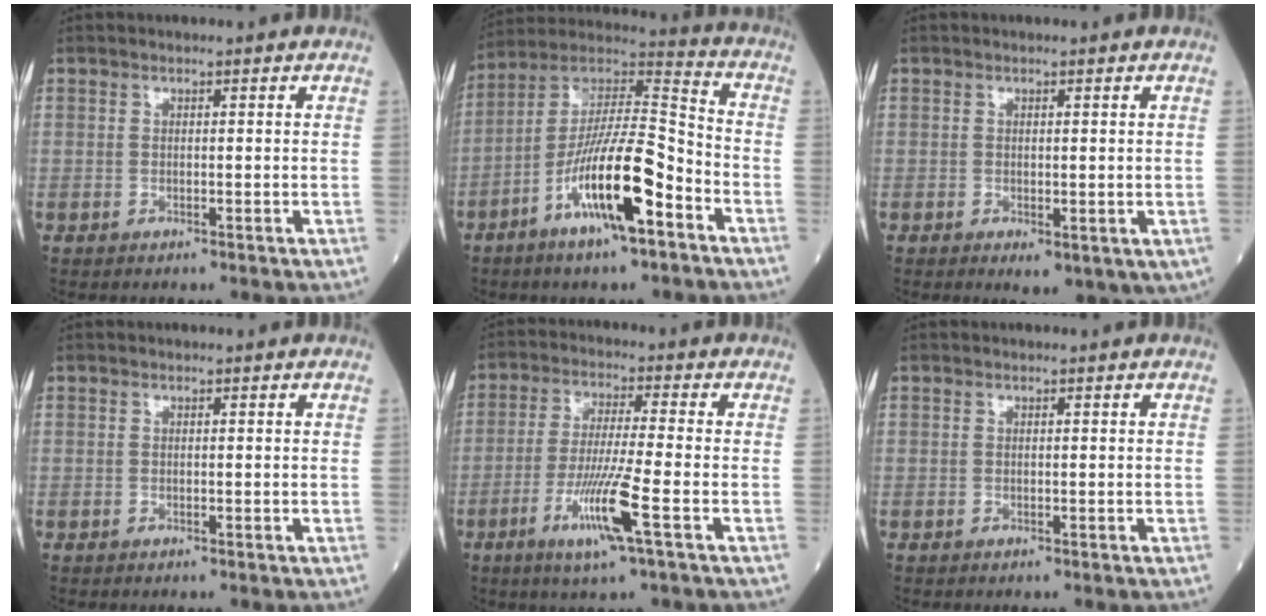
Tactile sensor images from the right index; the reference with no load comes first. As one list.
[{"total": 16.5, "force": [-7.2, 2.7, 14.6], "torque": [-0.274, 0.003, -0.126]}, {"total": 5.1, "force": [-1.7, 2.3, 4.2], "torque": [-0.048, -0.013, -0.014]}, {"total": 0.0}, {"total": 9.7, "force": [-4.0, -0.7, 8.8], "torque": [-0.174, -0.019, -0.077]}, {"total": 0.0}]